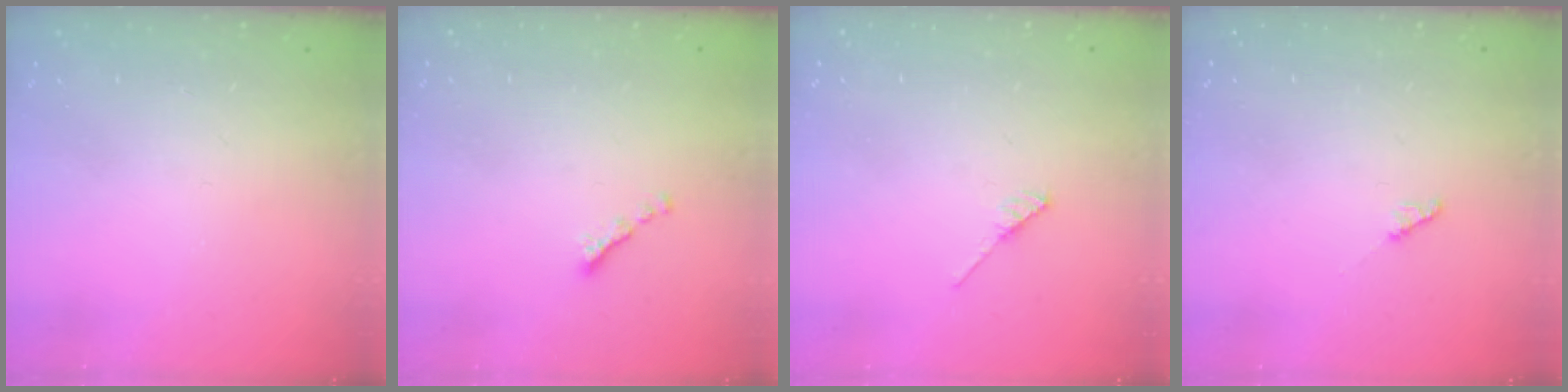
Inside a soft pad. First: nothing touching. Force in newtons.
{"total": 0.0}
{"total": 3.7, "press": 3.7, "slide": 0.3}
{"total": 2.2, "press": 2.2, "slide": 0.3}